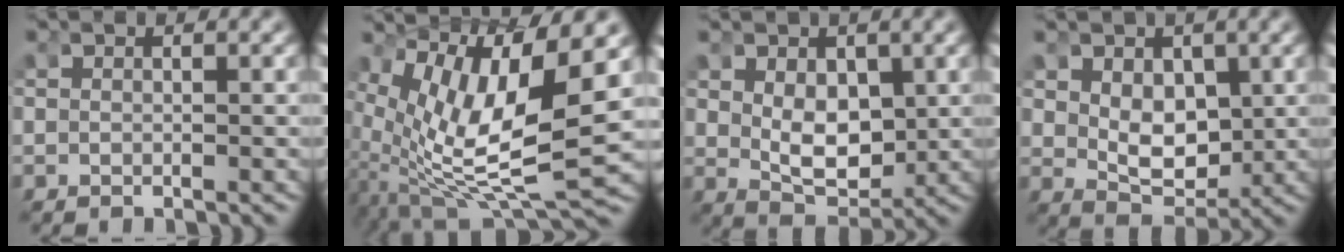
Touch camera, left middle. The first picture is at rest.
{"total": 13.9, "force": [-0.3, 8.0, 11.4], "torque": [-0.207, -0.039, 0.013]}
{"total": 4.1, "force": [0.5, 2.6, 3.1], "torque": [-0.053, -0.030, 0.023]}
{"total": 3.9, "force": [0.7, 2.7, 2.7], "torque": [-0.048, -0.029, 0.027]}